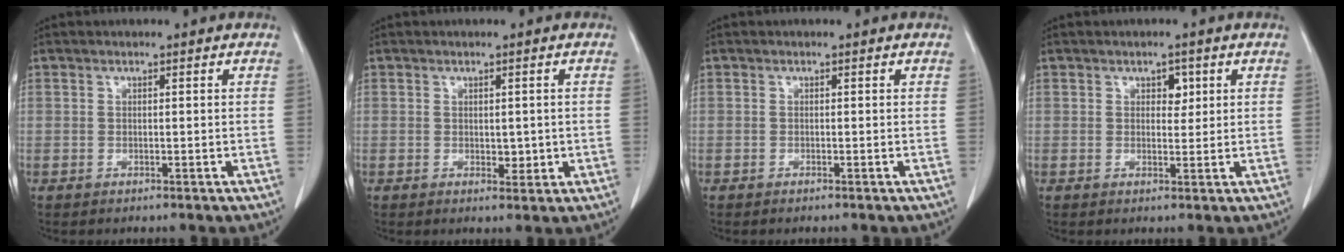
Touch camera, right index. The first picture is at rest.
{"total": 2.3, "force": [0.0, 1.4, 1.8], "torque": [-0.020, -0.003, 0.006]}
{"total": 0.0}
{"total": 2.2, "force": [1.0, 1.4, 1.4], "torque": [-0.015, 0.001, 0.014]}